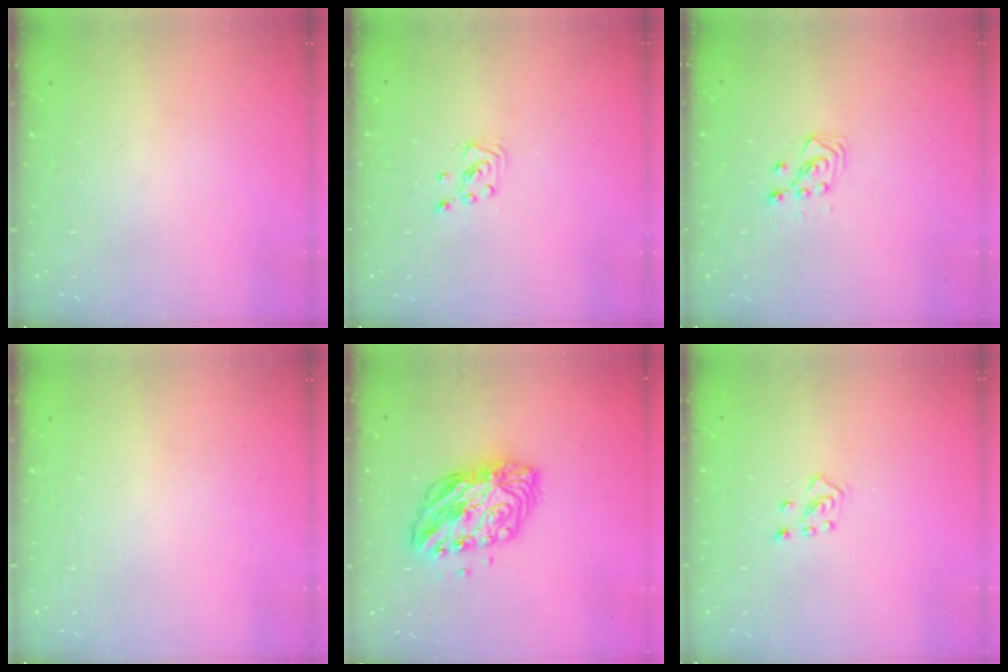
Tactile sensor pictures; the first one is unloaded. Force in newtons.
{"total": 2.3, "press": 2.3, "slide": 0.2}
{"total": 3.1, "press": 2.9, "slide": 0.9}
{"total": 0.0}
{"total": 10.7, "press": 10.7, "slide": 1.2}
{"total": 4.6, "press": 4.5, "slide": 0.8}